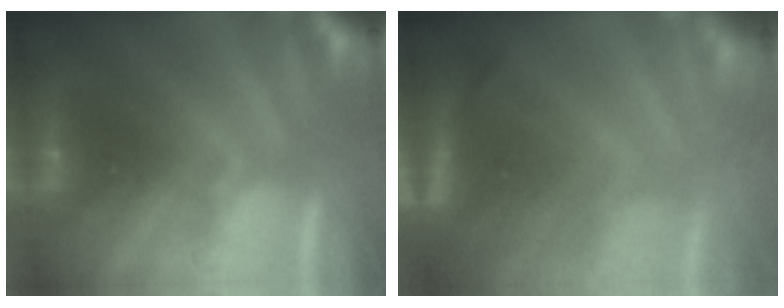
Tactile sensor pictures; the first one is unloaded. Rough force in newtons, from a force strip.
{"total": 8.3}